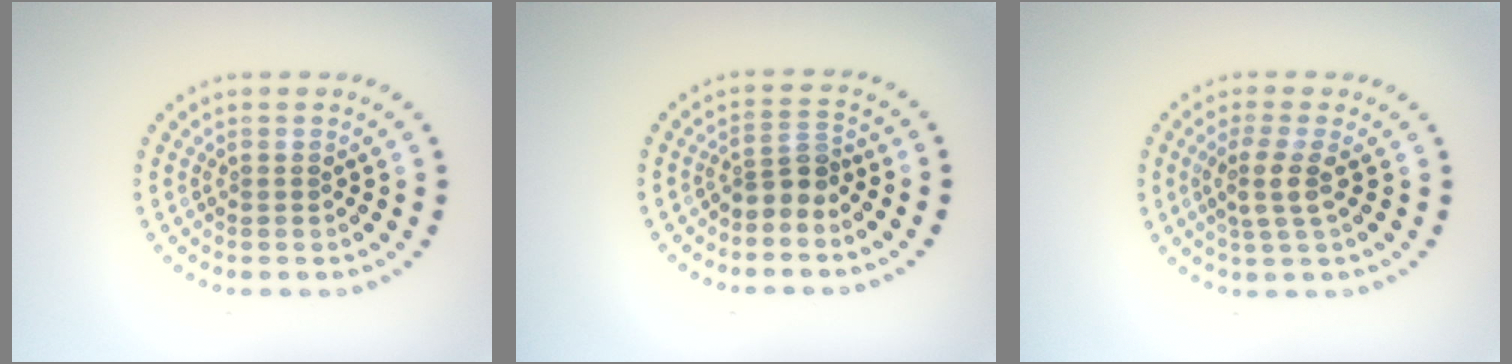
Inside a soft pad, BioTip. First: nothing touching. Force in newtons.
{"total": 2.3, "press": 1.8, "slide": 1.5}
{"total": 2.7, "press": 2.2, "slide": 1.5}